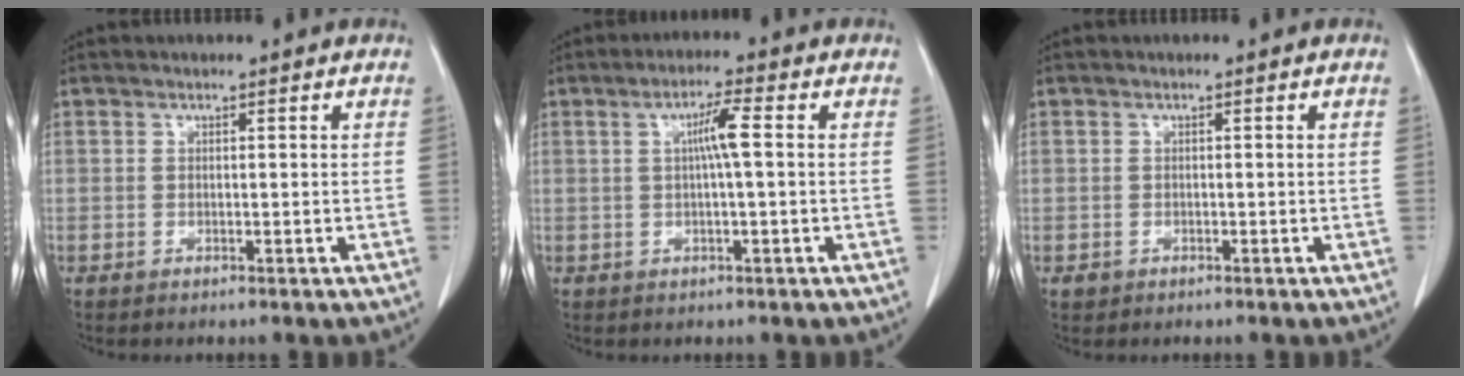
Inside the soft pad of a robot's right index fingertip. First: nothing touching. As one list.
[{"total": 4.1, "force": [0.6, 0.2, 4.1], "torque": [-0.073, 0.010, 0.009]}, {"total": 0.9, "force": [-0.4, 0.8, 0.1], "torque": [-0.004, 0.003, -0.004]}]